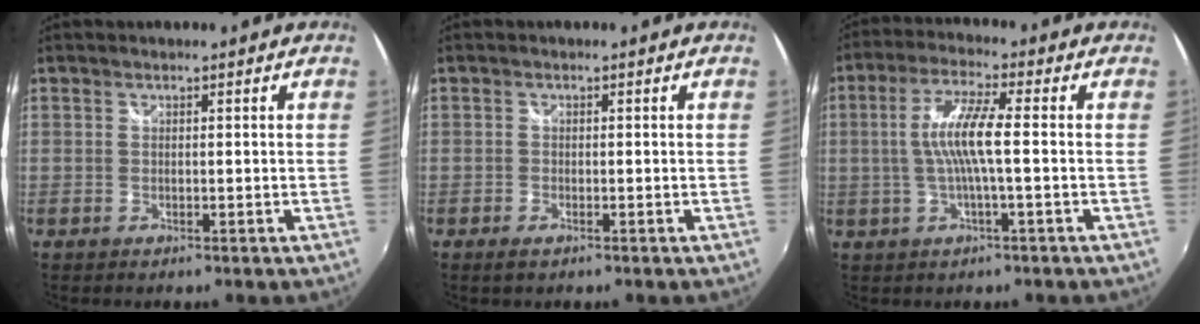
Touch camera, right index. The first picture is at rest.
{"total": 1.3, "force": [-0.9, 0.6, 0.8], "torque": [-0.016, -0.004, -0.015]}
{"total": 8.1, "force": [-0.4, 0.4, 8.0], "torque": [-0.162, 0.002, -0.005]}